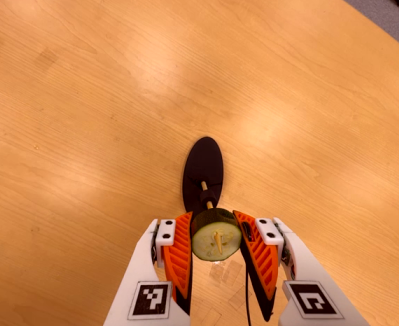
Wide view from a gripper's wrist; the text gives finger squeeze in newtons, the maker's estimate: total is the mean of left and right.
{"total": 11.8, "left": 11.8, "right": 11.8}